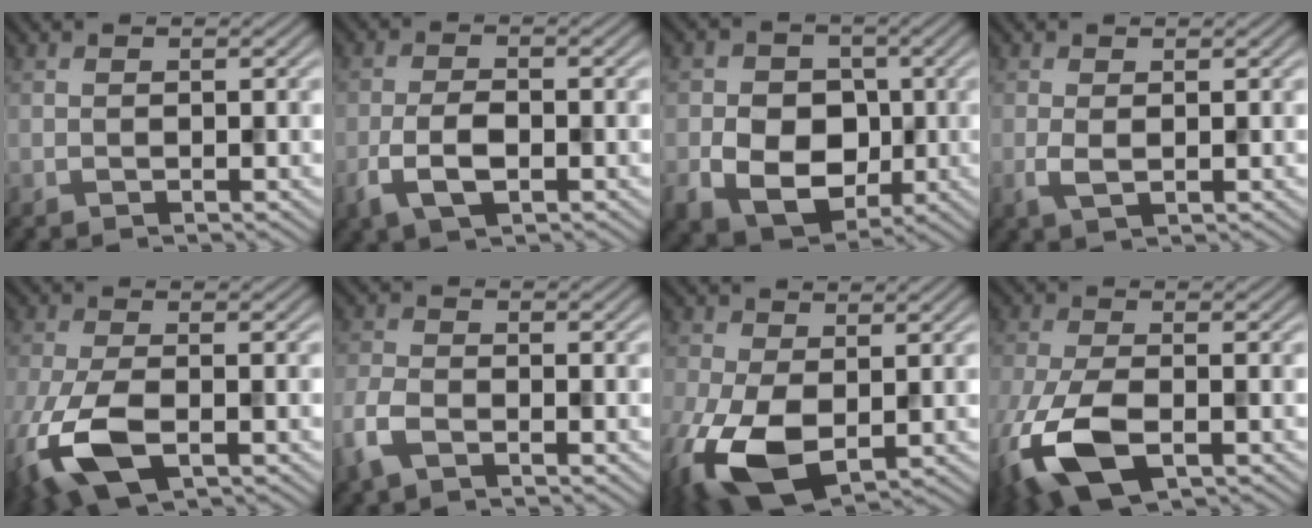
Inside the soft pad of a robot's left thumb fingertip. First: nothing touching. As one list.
[{"total": 4.7, "force": [-1.9, 2.2, 3.7], "torque": [-0.079, -0.003, -0.040]}, {"total": 9.4, "force": [-1.9, 7.5, 5.3], "torque": [-0.095, -0.020, -0.048]}, {"total": 1.8, "force": [0.0, 0.8, 1.6], "torque": [-0.041, -0.003, 0.000]}, {"total": 9.9, "force": [-3.8, 4.5, 7.9], "torque": [-0.199, -0.026, -0.075]}, {"total": 3.9, "force": [-2.3, 1.8, 2.5], "torque": [-0.065, -0.007, -0.061]}, {"total": 11.1, "force": [-2.8, 6.5, 8.6], "torque": [-0.221, -0.028, -0.046]}, {"total": 11.0, "force": [-4.5, 5.1, 8.7], "torque": [-0.219, -0.030, -0.083]}]